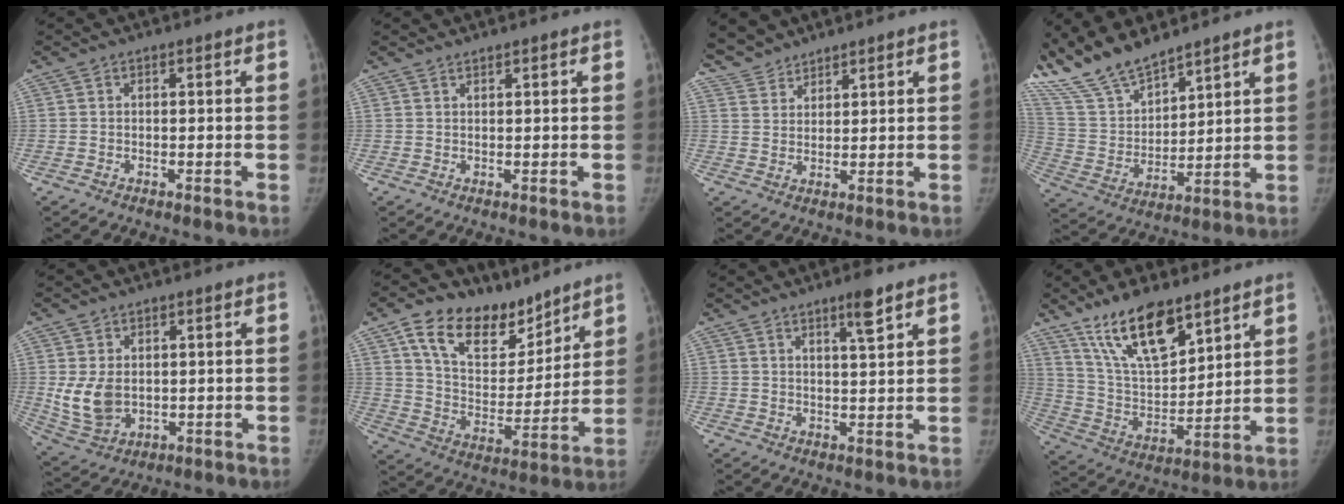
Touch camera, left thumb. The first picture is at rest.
{"total": 0.9, "force": [0.9, 0.0, 0.2], "torque": [-0.001, -0.005, 0.017]}
{"total": 5.0, "force": [4.7, 1.7, 0.3], "torque": [0.004, -0.016, 0.097]}
{"total": 17.2, "force": [14.9, 4.9, 7.0], "torque": [-0.123, -0.051, 0.304]}
{"total": 8.2, "force": [0.6, 5.9, 5.7], "torque": [-0.098, -0.014, 0.030]}
{"total": 17.8, "force": [11.8, 10.0, 8.8], "torque": [-0.103, -0.061, 0.208]}
{"total": 4.7, "force": [3.0, 0.4, 3.5], "torque": [-0.053, -0.021, 0.049]}
{"total": 16.8, "force": [11.5, 6.5, 10.4], "torque": [-0.152, -0.063, 0.224]}